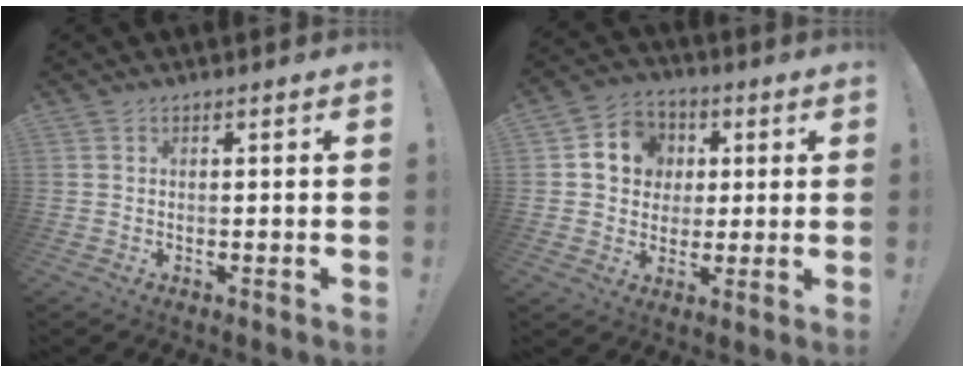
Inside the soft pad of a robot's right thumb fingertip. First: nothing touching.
{"total": 10.6, "force": [2.2, 9.7, 3.7], "torque": [-0.054, 0.003, 0.050]}